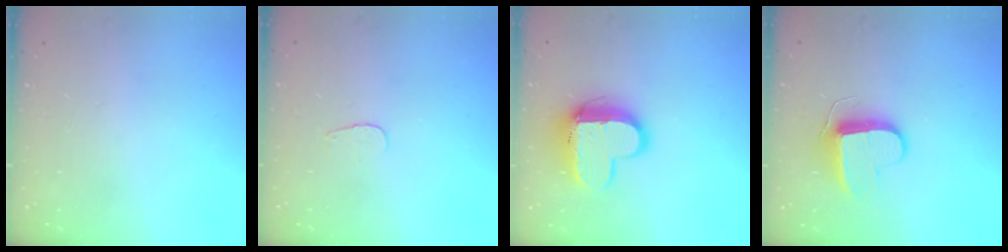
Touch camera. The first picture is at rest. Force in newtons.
{"total": 3.1, "press": 3.1, "slide": 0.4}
{"total": 12.0, "press": 11.9, "slide": 1.1}
{"total": 9.4, "press": 9.4, "slide": 0.5}